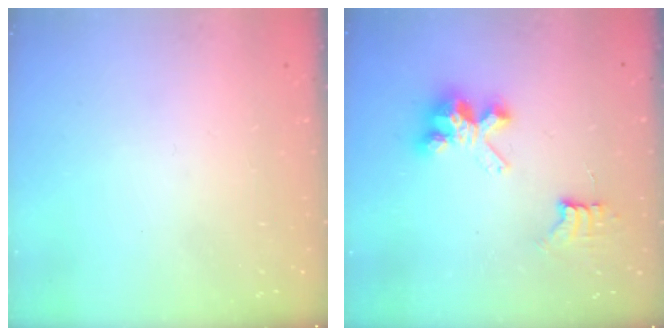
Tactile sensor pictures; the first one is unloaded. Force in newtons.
{"total": 7.9, "press": 7.9, "slide": 0.6}